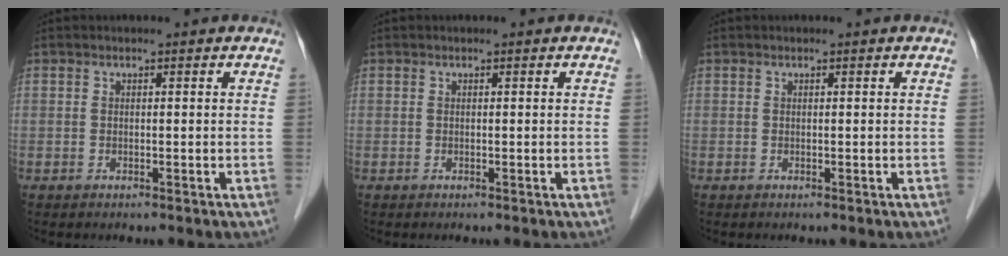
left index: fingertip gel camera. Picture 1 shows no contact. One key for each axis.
{"total": 0.0}
{"total": 0.0}